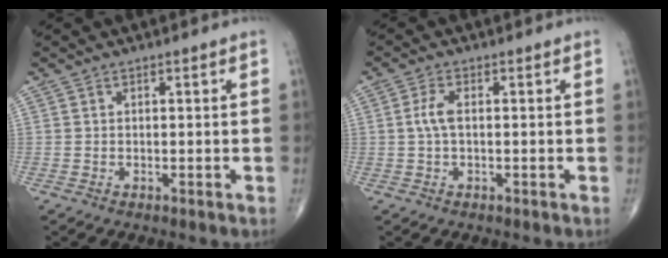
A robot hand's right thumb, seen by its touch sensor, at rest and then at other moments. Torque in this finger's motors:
{"motor_torque": [-0.07, 0.28, 0.90, 0.12, 0.02]}